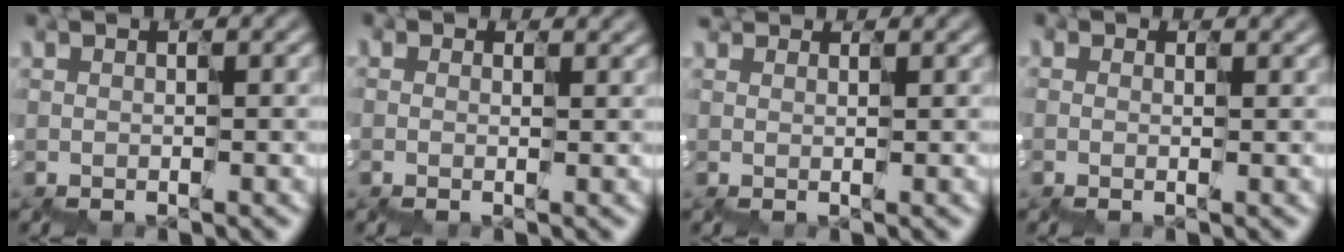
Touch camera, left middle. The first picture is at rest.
{"total": 1.3, "force": [0.3, 0.9, 0.9], "torque": [-0.008, 0.009, 0.003]}
{"total": 1.0, "force": [1.0, 0.3, 0.0], "torque": [0.000, 0.012, 0.016]}
{"total": 0.6, "force": [0.1, 0.5, 0.3], "torque": [0.001, 0.002, -0.001]}